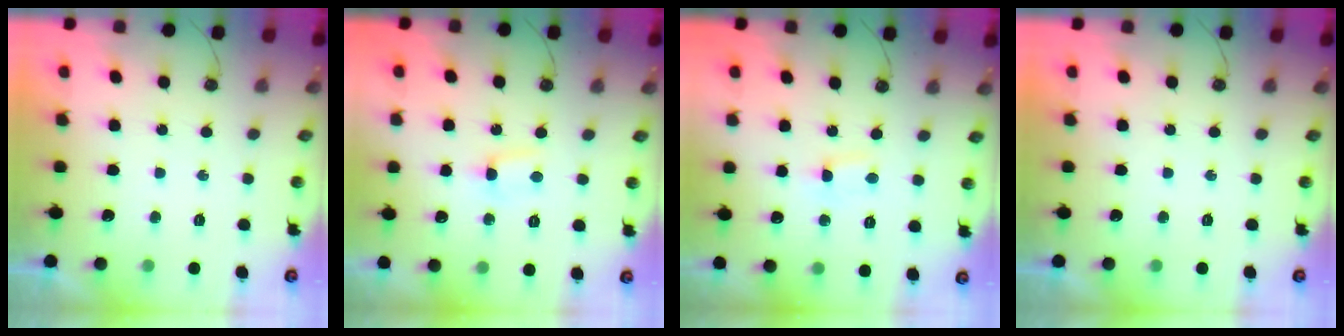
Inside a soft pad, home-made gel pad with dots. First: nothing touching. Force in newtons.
{"total": 3.2, "press": 3.2, "slide": 0.4}
{"total": 0.6, "press": 0.6, "slide": 0.1}
{"total": 0.0}